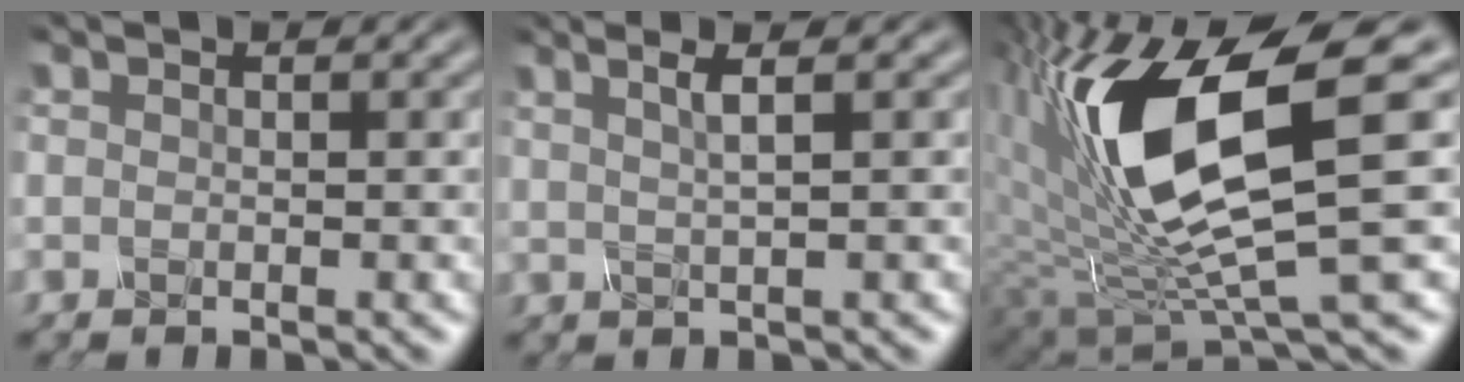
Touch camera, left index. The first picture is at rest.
{"total": 2.3, "force": [1.4, 0.3, 1.8], "torque": [-0.028, 0.016, 0.009]}
{"total": 11.9, "force": [2.9, 4.1, 10.8], "torque": [-0.222, -0.014, 0.060]}